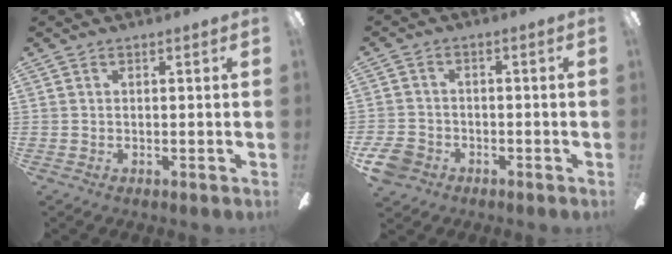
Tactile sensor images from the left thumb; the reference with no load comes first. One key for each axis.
{"total": 5.9, "fx": -3.3, "fy": 4.3, "fz": 2.4, "tx": -0.066, "ty": 0.018, "tz": -0.066}